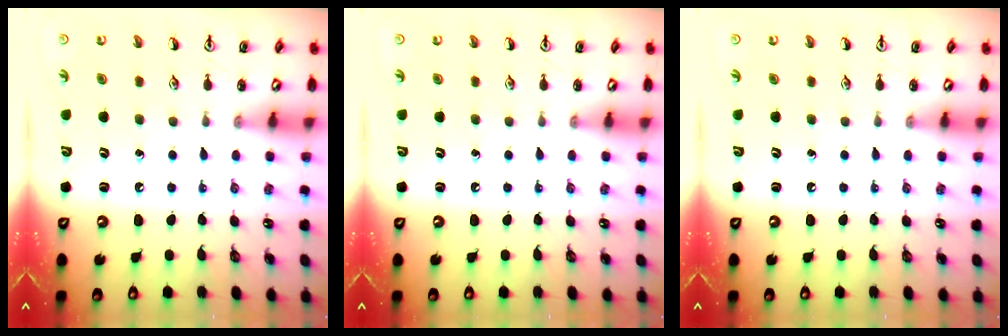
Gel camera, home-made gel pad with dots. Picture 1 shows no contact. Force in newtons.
{"total": 0.0}
{"total": 0.0}